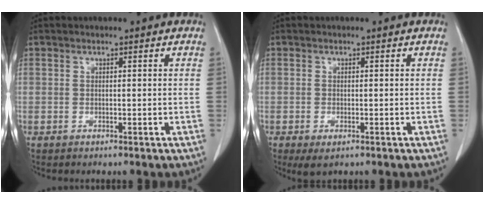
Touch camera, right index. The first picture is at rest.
{"total": 2.6, "force": [-1.4, 1.0, 2.0], "torque": [-0.034, -0.006, -0.017]}